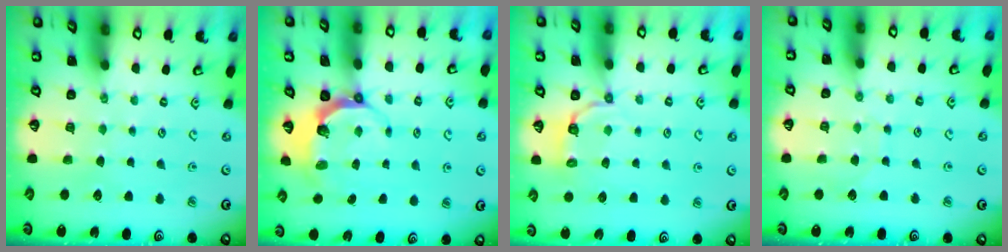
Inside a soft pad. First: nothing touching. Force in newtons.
{"total": 6.0, "press": 4.8, "slide": 3.6}
{"total": 3.8, "press": 2.5, "slide": 2.9}
{"total": 4.3, "press": 4.3, "slide": 0.3}